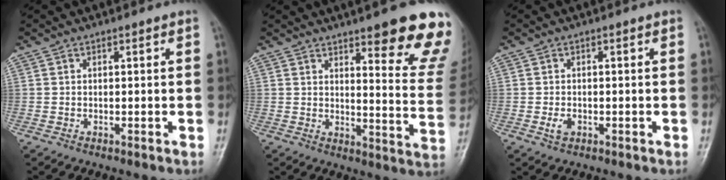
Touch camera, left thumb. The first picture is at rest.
{"total": 17.4, "force": [11.3, 3.7, 12.6], "torque": [-0.123, -0.071, 0.140]}
{"total": 2.3, "force": [-0.8, 1.5, 1.5], "torque": [-0.026, 0.002, -0.014]}